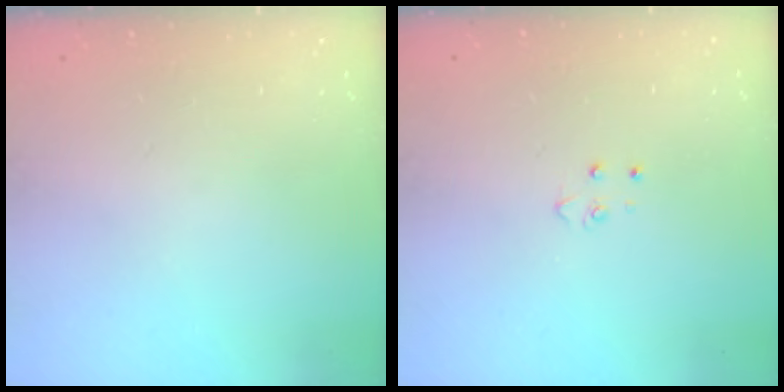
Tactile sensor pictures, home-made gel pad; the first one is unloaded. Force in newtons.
{"total": 3.6, "press": 3.6, "slide": 0.4}